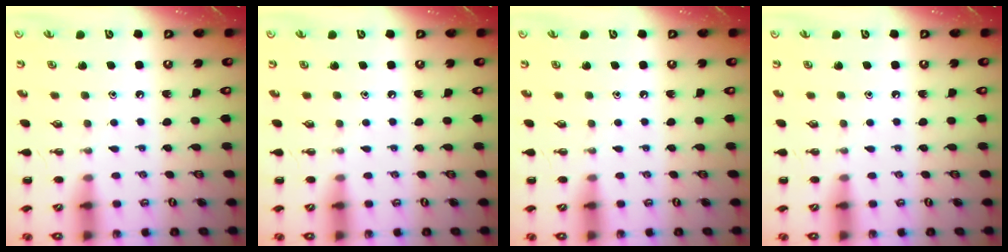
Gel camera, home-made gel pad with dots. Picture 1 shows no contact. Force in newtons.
{"total": 0.0}
{"total": 0.0}
{"total": 0.0}